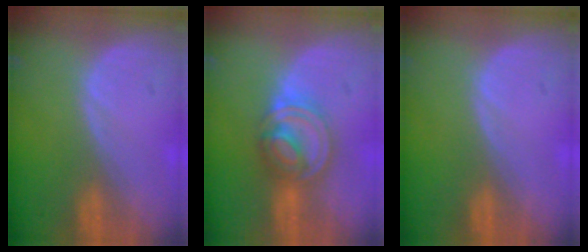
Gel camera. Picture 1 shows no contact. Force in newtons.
{"total": 7.6, "press": 6.6, "slide": 3.8}
{"total": 0.0}